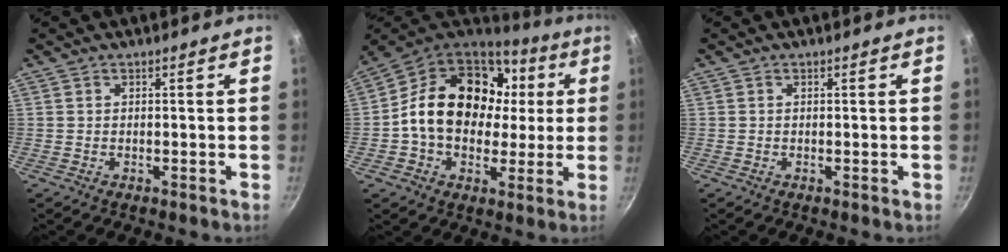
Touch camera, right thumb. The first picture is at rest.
{"total": 23.1, "force": [2.5, 17.3, 15.0], "torque": [-0.234, 0.031, 0.035]}
{"total": 0.0}